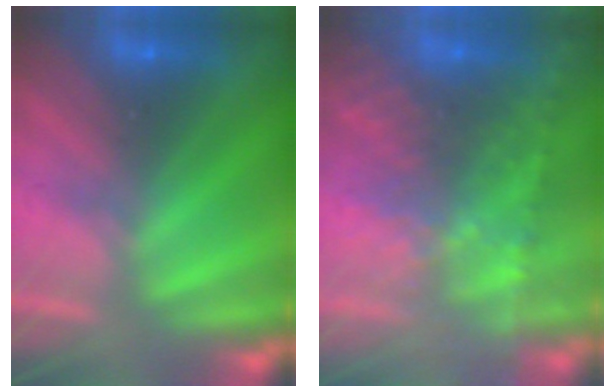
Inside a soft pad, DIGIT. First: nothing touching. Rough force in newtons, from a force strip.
{"total": 9.6}